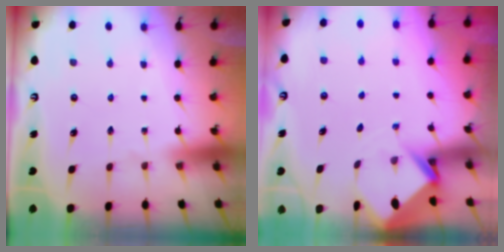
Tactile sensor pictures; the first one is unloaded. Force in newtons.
{"total": 3.6, "press": 3.6, "slide": 0.3}